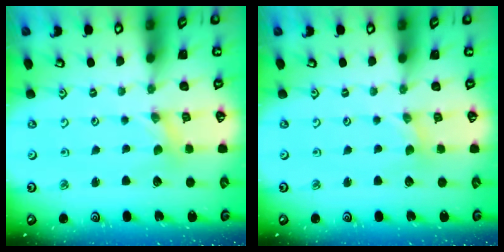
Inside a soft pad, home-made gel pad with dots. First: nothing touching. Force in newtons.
{"total": 0.0}